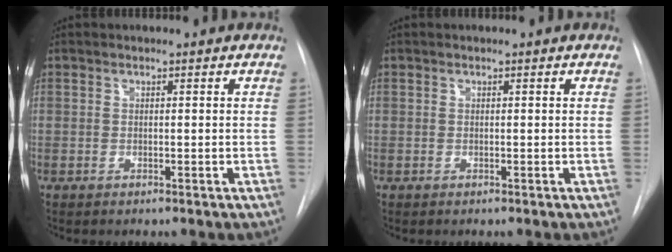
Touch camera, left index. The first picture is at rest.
{"total": 0.0}